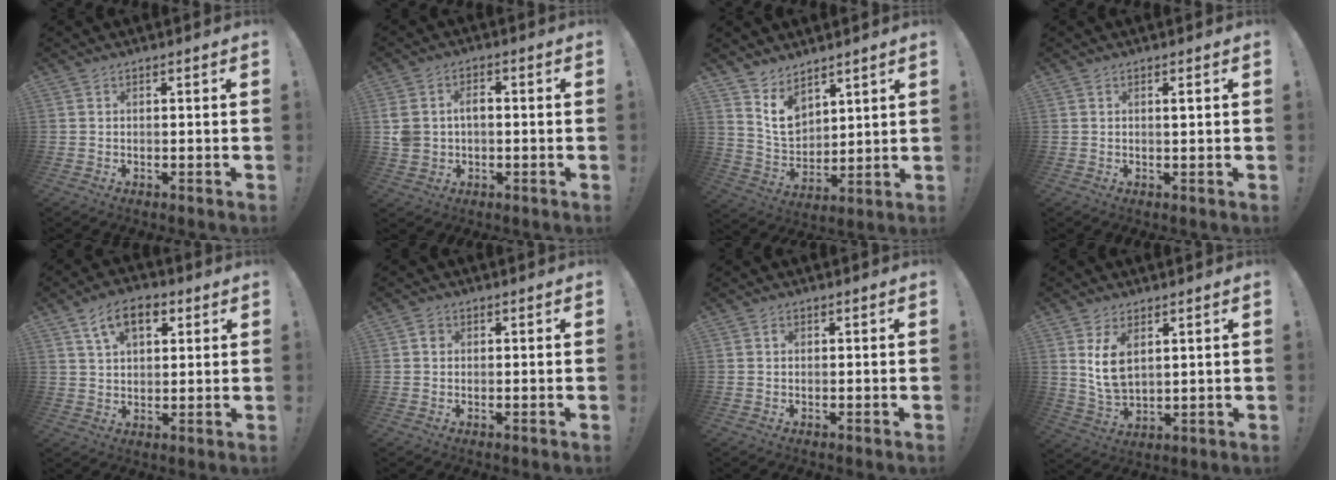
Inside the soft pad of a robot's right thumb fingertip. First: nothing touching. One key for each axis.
{"total": 6.4, "fx": 0.3, "fy": 5.0, "fz": 3.9, "tx": -0.071, "ty": 0.006, "tz": 0.007}
{"total": 9.4, "fx": 6.4, "fy": 6.2, "fz": 3.0, "tx": -0.042, "ty": -0.053, "tz": 0.127}
{"total": 1.1, "fx": 0.3, "fy": 0.0, "fz": 1.0, "tx": -0.007, "ty": -0.005, "tz": 0.001}
{"total": 10.7, "fx": 4.9, "fy": 6.2, "fz": 7.2, "tx": -0.108, "ty": 0.002, "tz": 0.089}
{"total": 1.8, "fx": 0.2, "fy": 1.6, "fz": 0.7, "tx": -0.008, "ty": 0.002, "tz": 0.003}
{"total": 0.6, "fx": -0.1, "fy": 0.4, "fz": 0.3, "tx": -0.003, "ty": 0.002, "tz": -0.003}
{"total": 8.6, "fx": 3.3, "fy": 4.9, "fz": 6.2, "tx": -0.111, "ty": -0.012, "tz": 0.059}